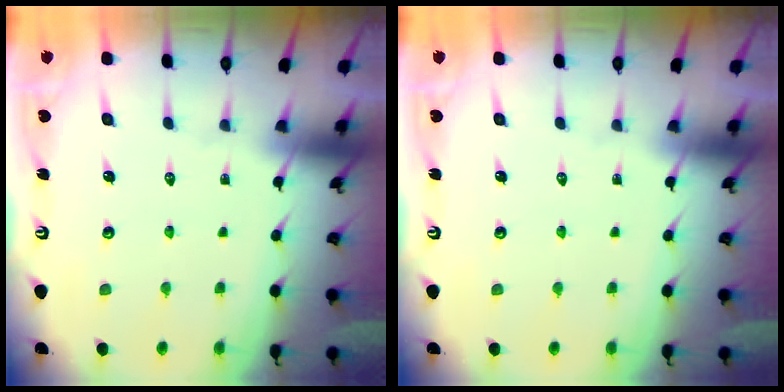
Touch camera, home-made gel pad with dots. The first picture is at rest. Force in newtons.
{"total": 0.0}